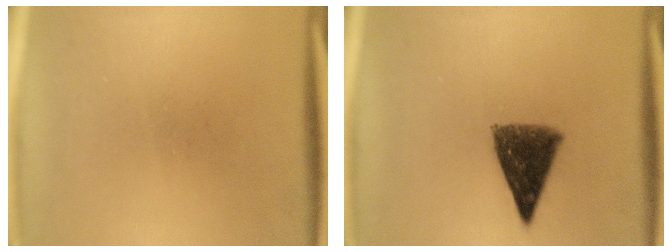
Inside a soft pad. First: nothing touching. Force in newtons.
{"total": 9.0}